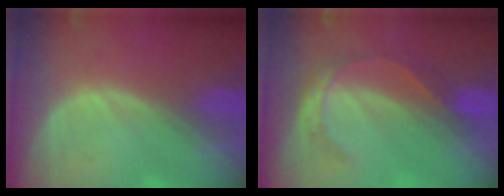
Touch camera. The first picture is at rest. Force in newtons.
{"total": 5.2, "press": 4.6, "slide": 2.5}